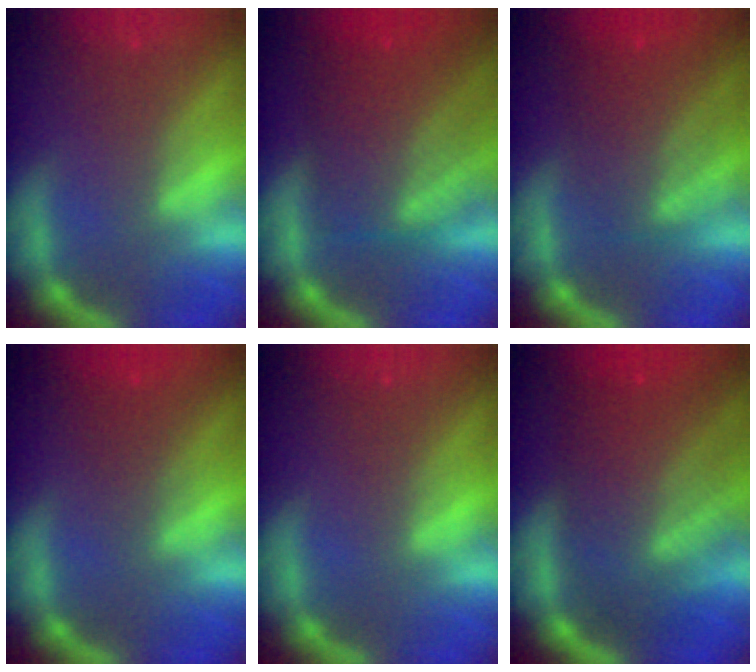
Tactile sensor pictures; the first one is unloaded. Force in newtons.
{"total": 8.6}
{"total": 6.1}
{"total": 2.0}
{"total": 0.0}
{"total": 10.0}